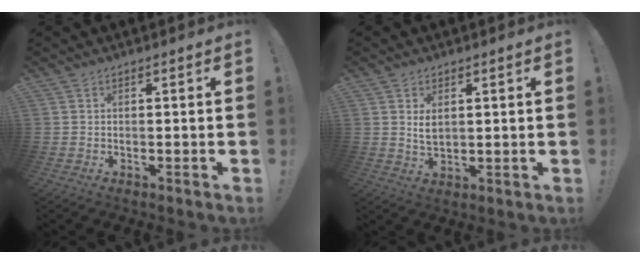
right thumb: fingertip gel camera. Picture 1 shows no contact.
{"total": 3.8, "force": [1.5, 2.0, 2.9], "torque": [-0.037, -0.009, 0.024]}